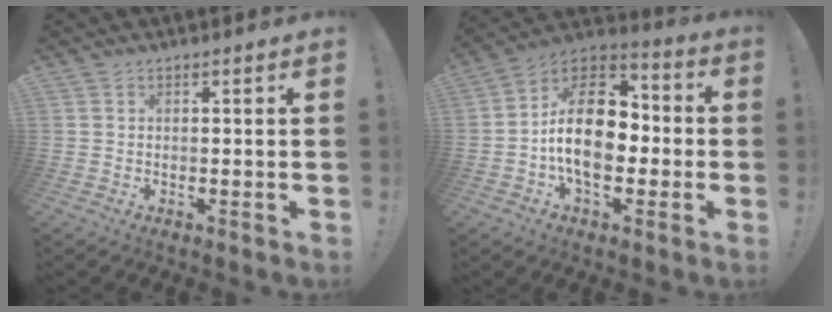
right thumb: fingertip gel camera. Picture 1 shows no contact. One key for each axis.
{"total": 19.6, "fx": -1.7, "fy": 12.5, "fz": 15.0, "tx": -0.270, "ty": 0.025, "tz": -0.021}